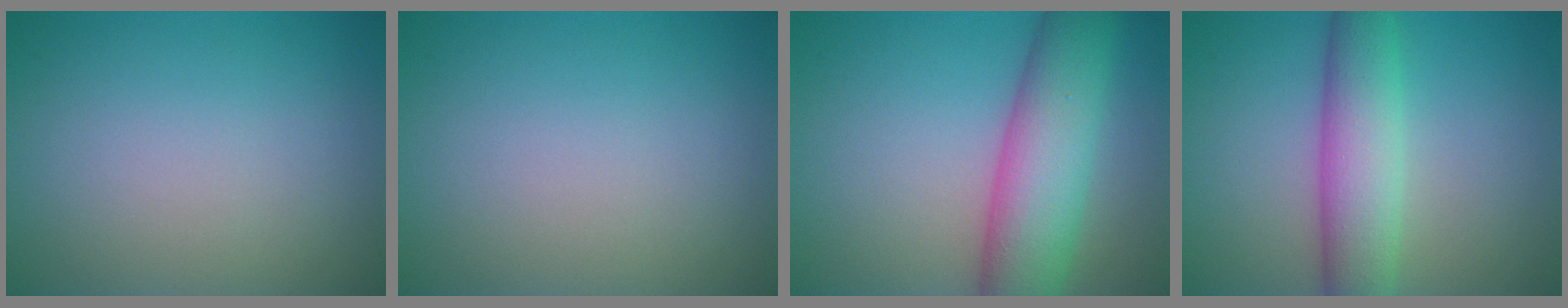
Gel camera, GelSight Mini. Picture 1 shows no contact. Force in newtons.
{"total": 0.0}
{"total": 8.7, "press": 8.7, "slide": 0.1}
{"total": 6.1, "press": 6.1, "slide": 0.1}